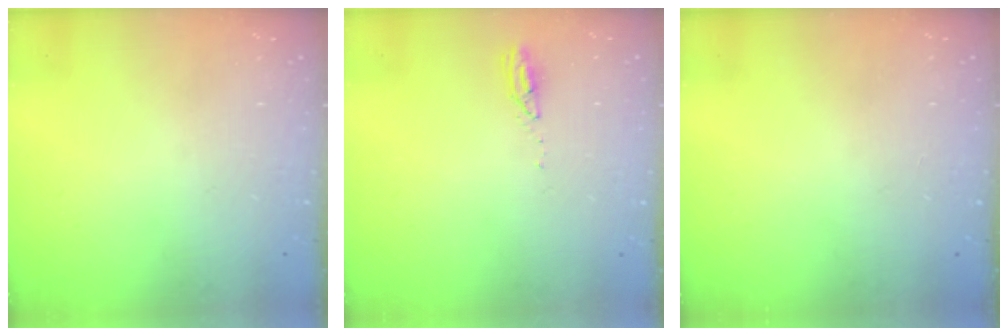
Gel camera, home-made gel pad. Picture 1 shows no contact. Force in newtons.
{"total": 3.0, "press": 2.9, "slide": 0.4}
{"total": 0.0}